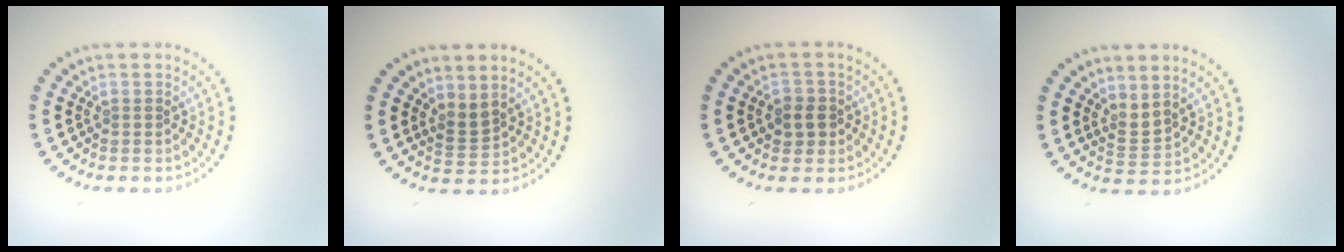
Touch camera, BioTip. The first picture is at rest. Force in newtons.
{"total": 1.8, "press": 1.3, "slide": 1.3}
{"total": 2.0, "press": 1.9, "slide": 0.7}
{"total": 1.6, "press": 1.2, "slide": 1.0}